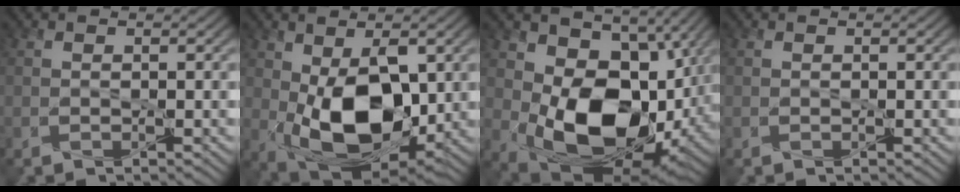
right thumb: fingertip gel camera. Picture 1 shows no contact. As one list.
[{"total": 13.3, "force": [-0.5, 7.6, 10.9], "torque": [-0.206, -0.020, 0.000]}, {"total": 16.6, "force": [0.0, 11.1, 12.4], "torque": [-0.210, -0.048, 0.019]}, {"total": 0.0}]